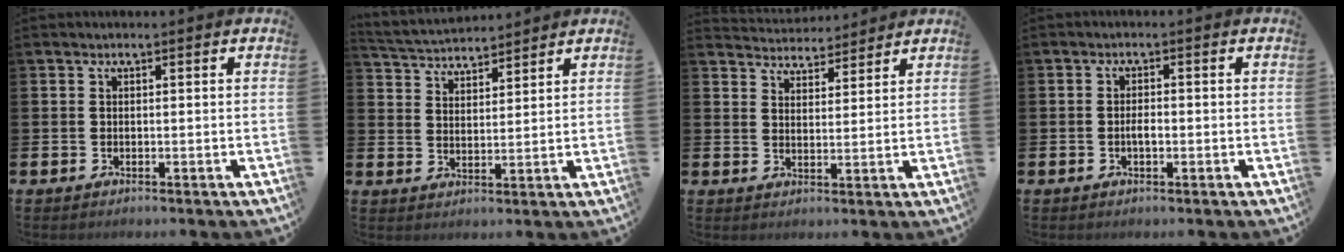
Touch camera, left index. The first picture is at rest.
{"total": 4.1, "force": [4.0, 0.7, -0.2], "torque": [-0.018, -0.023, 0.073]}
{"total": 4.2, "force": [4.1, 0.7, -0.4], "torque": [-0.011, -0.023, 0.077]}
{"total": 1.6, "force": [-0.3, 0.7, 1.4], "torque": [-0.013, -0.003, -0.010]}